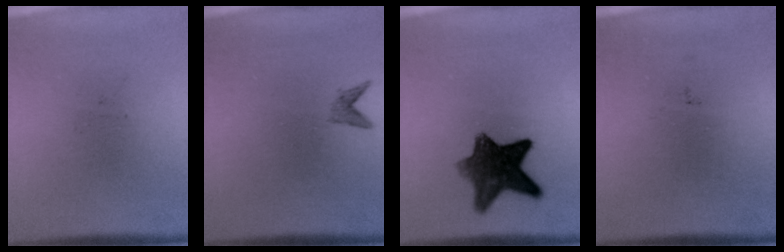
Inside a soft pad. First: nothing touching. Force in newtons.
{"total": 1.1}
{"total": 9.4}
{"total": 0.0}